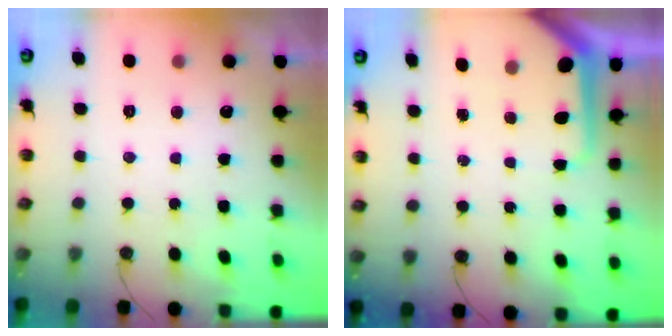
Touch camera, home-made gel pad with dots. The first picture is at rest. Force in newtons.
{"total": 8.7, "press": 8.7, "slide": 0.8}